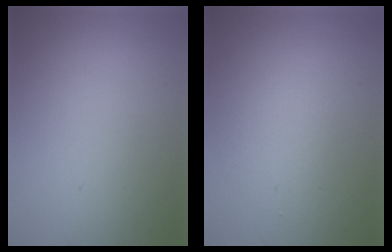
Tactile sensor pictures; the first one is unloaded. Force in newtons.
{"total": 1.9, "press": 1.9, "slide": 0.0}